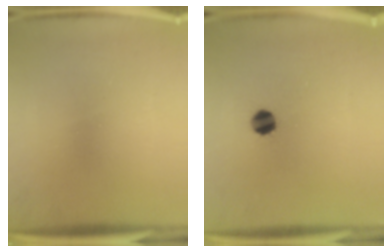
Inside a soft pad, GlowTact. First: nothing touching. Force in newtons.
{"total": 6.0}